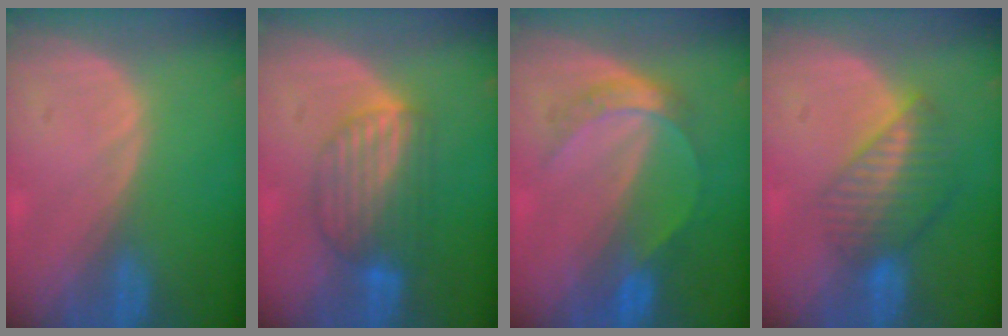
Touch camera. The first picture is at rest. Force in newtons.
{"total": 6.7, "press": 6.7, "slide": 0.5}
{"total": 4.8, "press": 4.7, "slide": 0.5}
{"total": 7.0, "press": 6.0, "slide": 3.5}